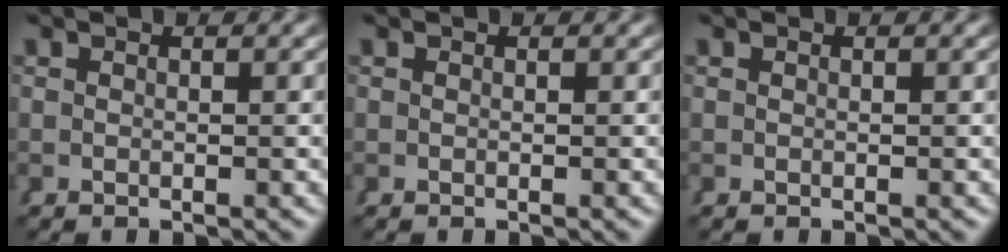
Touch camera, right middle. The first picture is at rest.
{"total": 0.0}
{"total": 0.0}